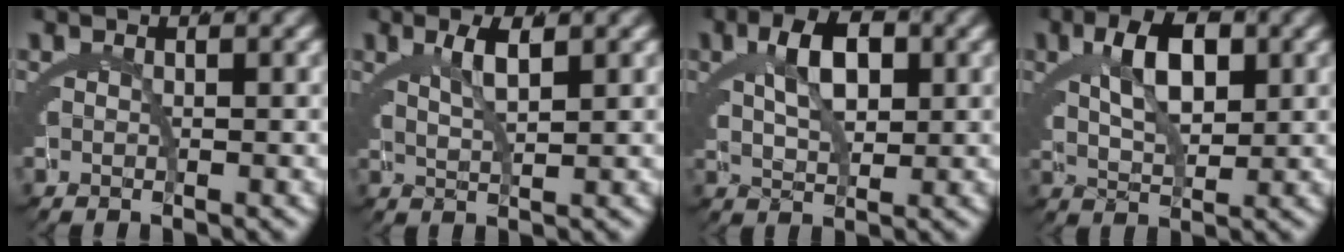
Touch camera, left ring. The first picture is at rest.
{"total": 2.5, "force": [1.1, 0.5, 2.3], "torque": [-0.045, -0.007, 0.027]}
{"total": 4.9, "force": [1.2, 2.4, 4.1], "torque": [-0.069, -0.003, 0.028]}
{"total": 5.4, "force": [1.2, 2.7, 4.5], "torque": [-0.078, -0.006, 0.029]}